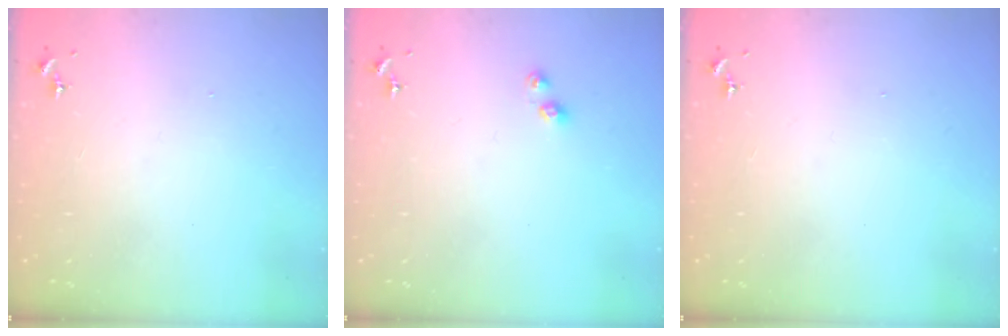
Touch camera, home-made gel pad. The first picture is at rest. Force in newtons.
{"total": 3.4, "press": 3.3, "slide": 0.5}
{"total": 0.0}